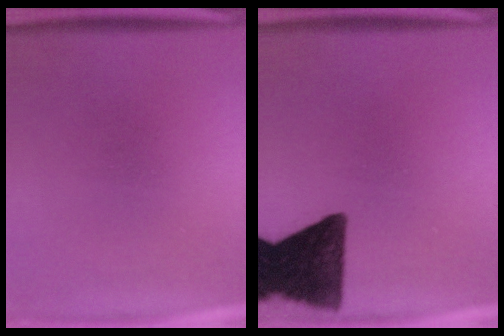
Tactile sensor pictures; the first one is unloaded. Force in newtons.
{"total": 13.6}